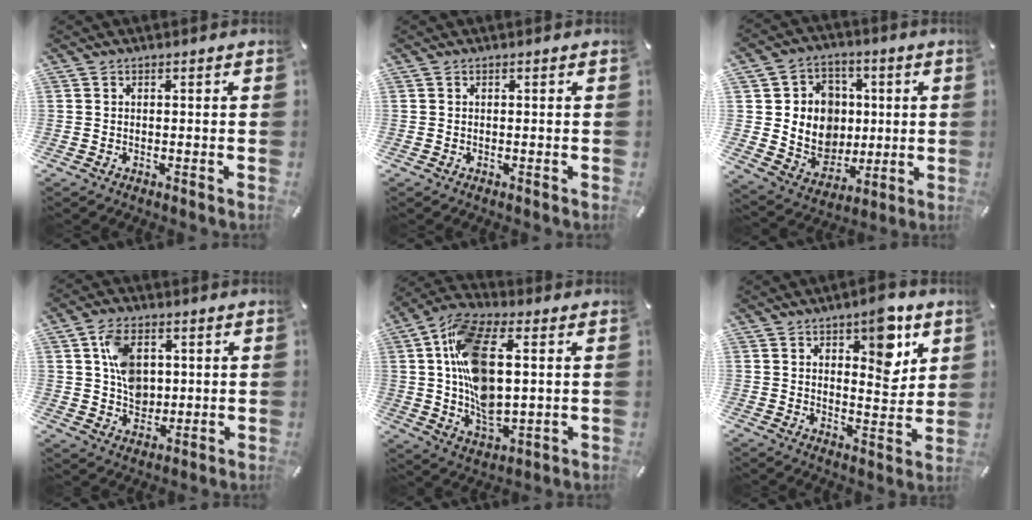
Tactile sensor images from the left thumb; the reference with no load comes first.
{"total": 0.0}
{"total": 11.6, "force": [0.6, 11.3, 2.3], "torque": [-0.034, -0.005, 0.027]}
{"total": 9.4, "force": [2.2, 7.3, 5.6], "torque": [-0.103, 0.009, 0.043]}
{"total": 17.3, "force": [2.7, 9.2, 14.4], "torque": [-0.290, -0.002, 0.049]}
{"total": 10.9, "force": [6.1, 5.3, 7.3], "torque": [-0.085, -0.034, 0.100]}